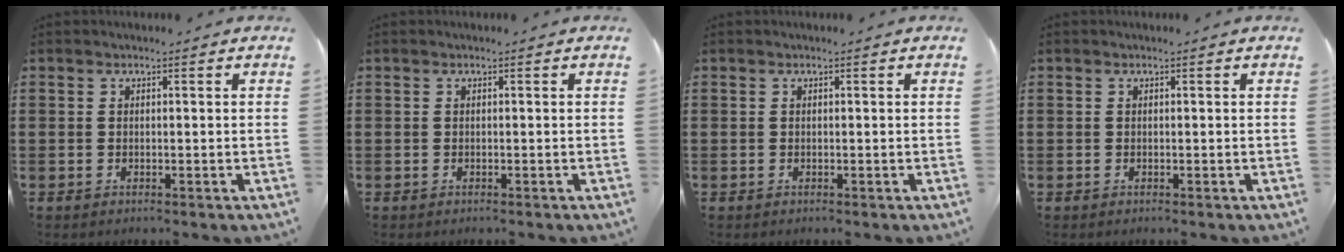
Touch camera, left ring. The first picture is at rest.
{"total": 0.0}
{"total": 0.0}
{"total": 0.0}